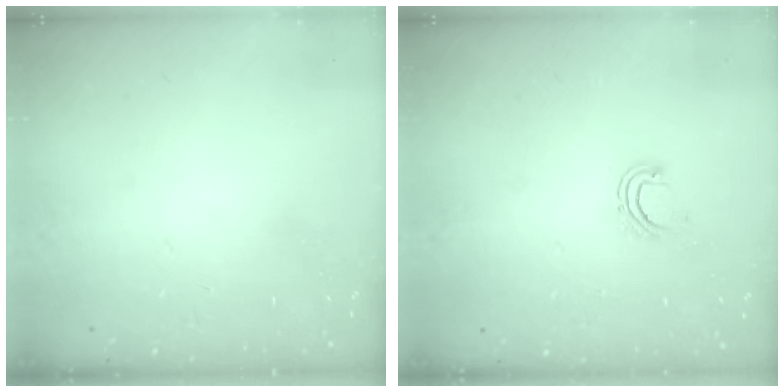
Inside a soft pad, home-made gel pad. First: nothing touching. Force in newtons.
{"total": 5.4, "press": 5.4, "slide": 0.5}